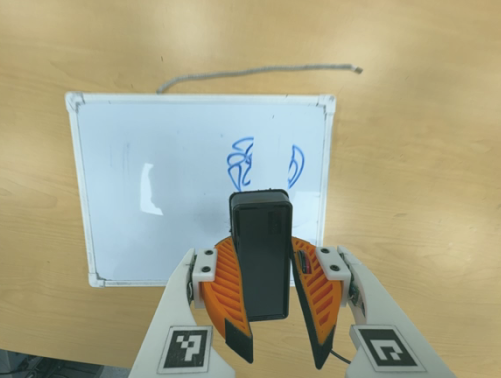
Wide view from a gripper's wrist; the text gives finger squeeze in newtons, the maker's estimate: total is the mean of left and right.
{"total": 11.0, "left": 10.8, "right": 11.3}